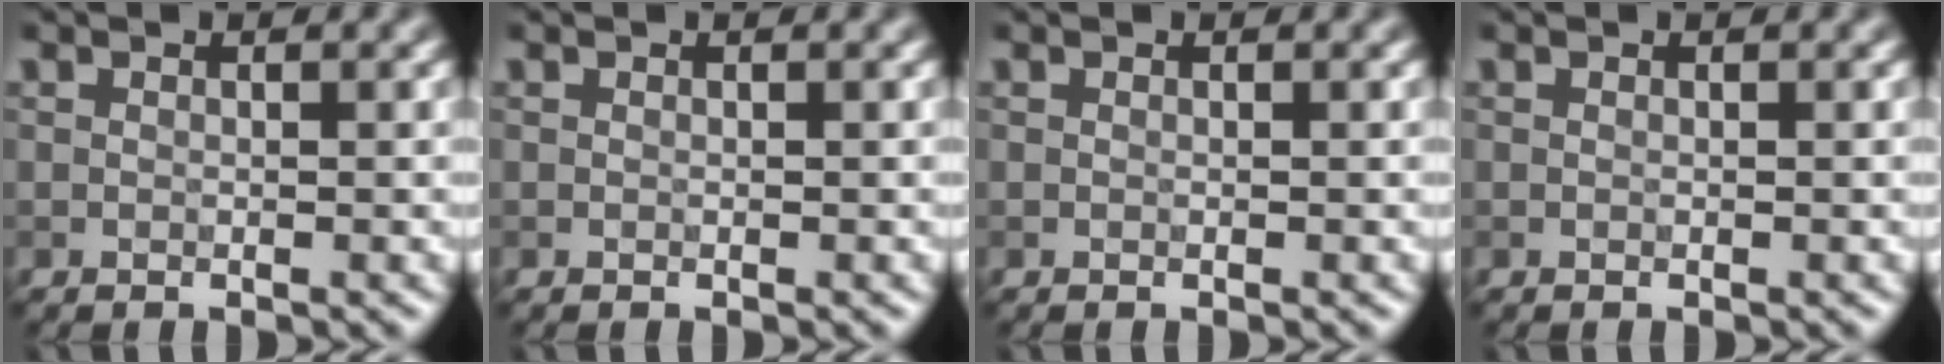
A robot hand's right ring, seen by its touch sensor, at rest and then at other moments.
{"total": 0.0}
{"total": 0.0}
{"total": 0.0}